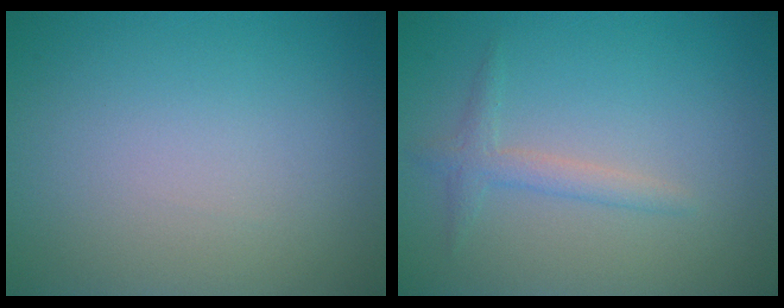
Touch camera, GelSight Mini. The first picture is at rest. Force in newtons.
{"total": 1.7, "press": 1.7, "slide": 0.1}